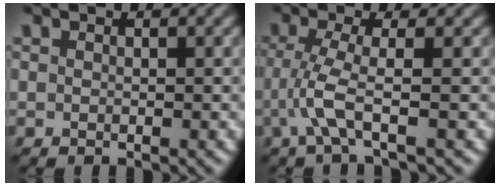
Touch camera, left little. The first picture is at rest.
{"total": 3.2, "force": [-1.0, 0.3, 3.1], "torque": [-0.072, -0.002, -0.026]}